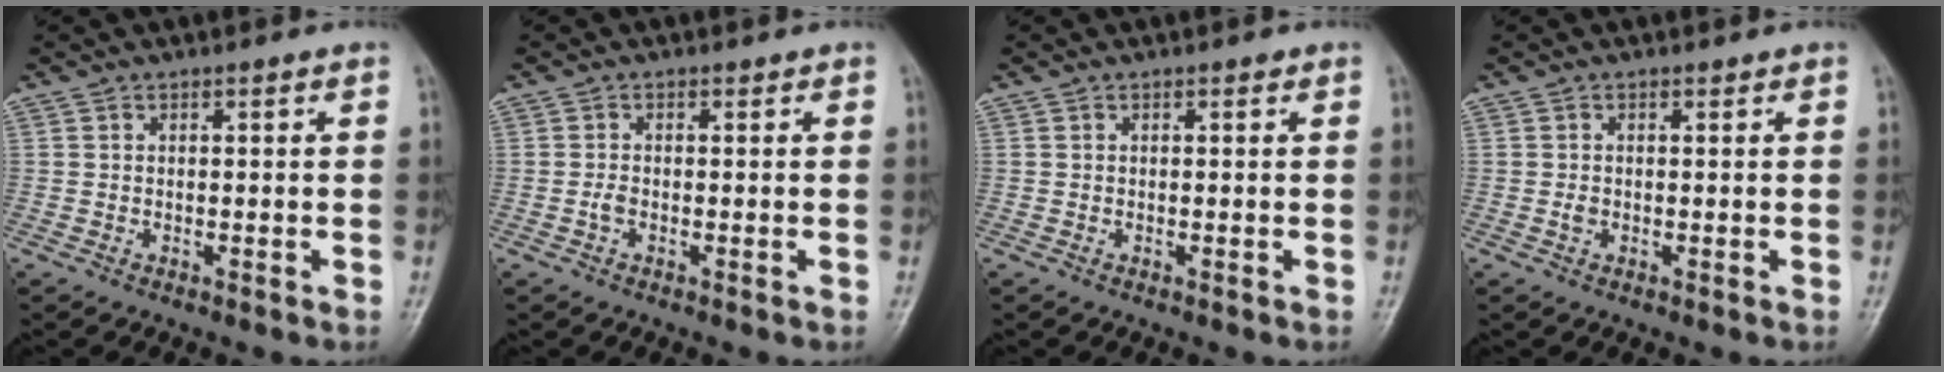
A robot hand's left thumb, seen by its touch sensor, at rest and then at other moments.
{"total": 1.1, "force": [-0.4, 0.7, 0.9], "torque": [-0.017, 0.000, -0.009]}
{"total": 0.0}
{"total": 0.9, "force": [-0.1, 0.7, 0.5], "torque": [-0.007, 0.001, -0.001]}